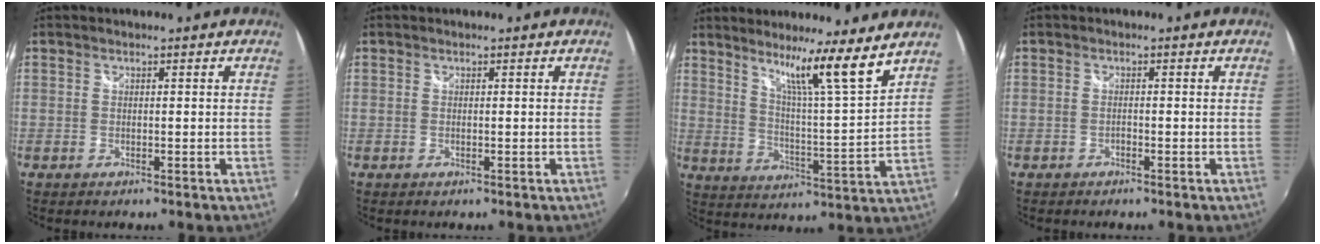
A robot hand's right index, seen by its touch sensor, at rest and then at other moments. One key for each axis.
{"total": 0.0}
{"total": 12.1, "fx": 9.4, "fy": -1.4, "fz": 7.5, "tx": -0.108, "ty": -0.020, "tz": 0.152}
{"total": 0.7, "fx": -0.5, "fy": 0.3, "fz": 0.2, "tx": -0.004, "ty": -0.001, "tz": -0.012}